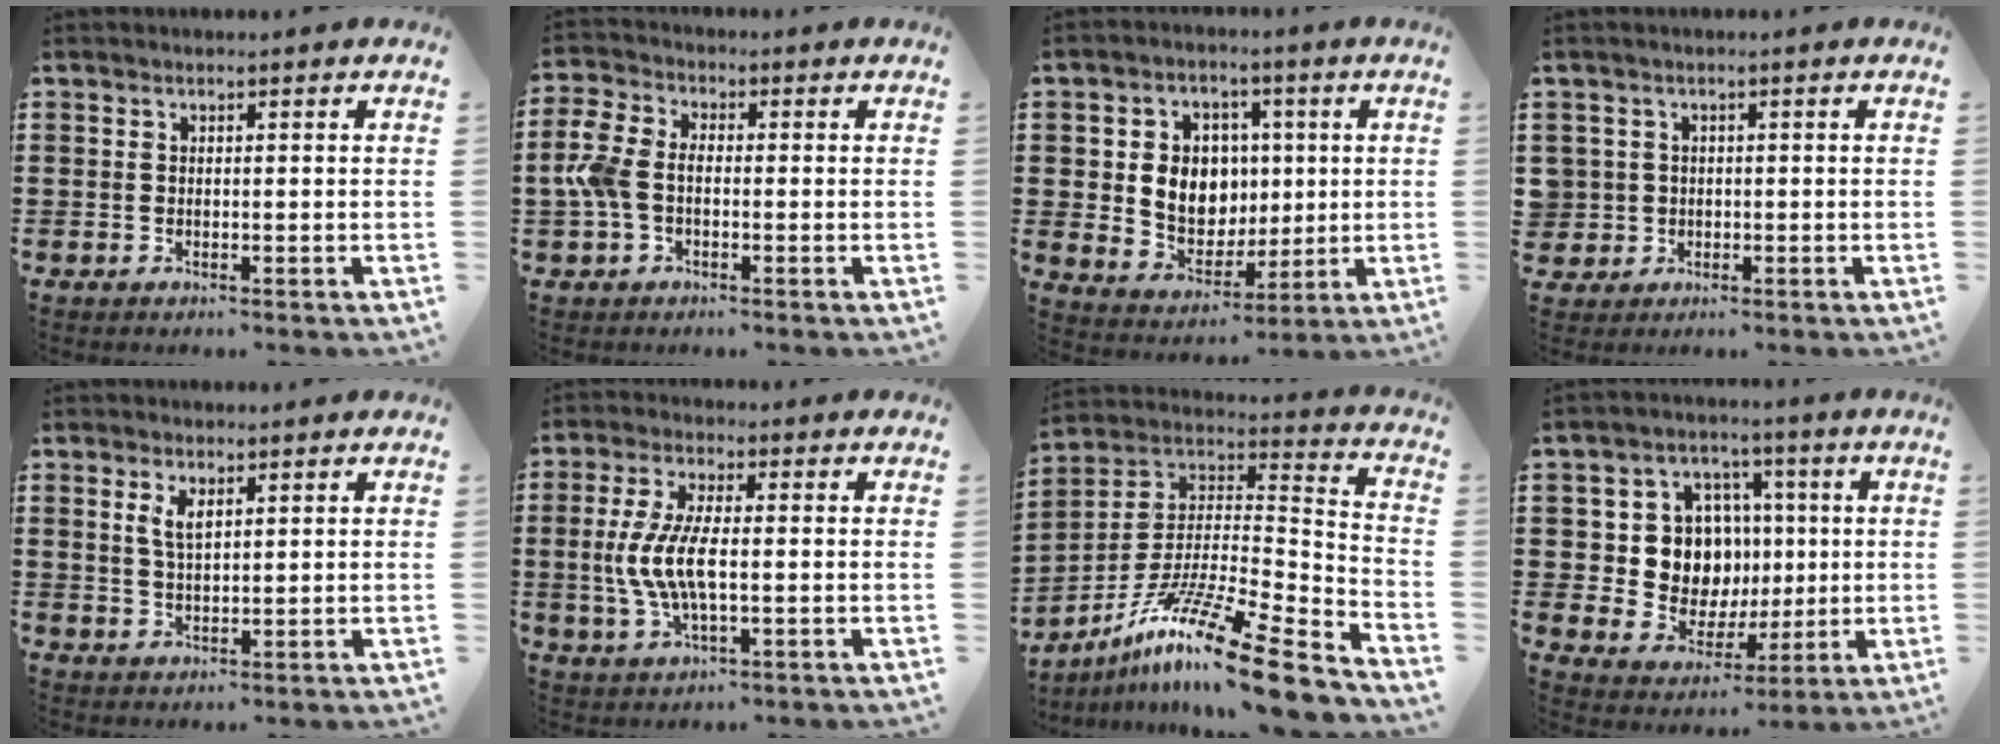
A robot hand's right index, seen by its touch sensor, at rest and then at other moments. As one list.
[{"total": 5.5, "force": [-1.0, 3.5, 4.1], "torque": [-0.120, -0.005, -0.031]}, {"total": 8.0, "force": [1.0, 7.0, 3.7], "torque": [-0.084, 0.016, 0.018]}, {"total": 2.2, "force": [-0.1, 2.2, 0.0], "torque": [-0.011, 0.008, -0.007]}, {"total": 3.1, "force": [1.5, 1.3, 2.4], "torque": [-0.052, 0.004, 0.025]}, {"total": 7.9, "force": [-0.8, 2.9, 7.3], "torque": [-0.170, -0.008, -0.024]}, {"total": 15.7, "force": [-11.4, 1.4, 10.8], "torque": [-0.188, 0.025, -0.206]}, {"total": 10.3, "force": [1.1, 9.2, 4.6], "torque": [-0.103, 0.013, 0.030]}]